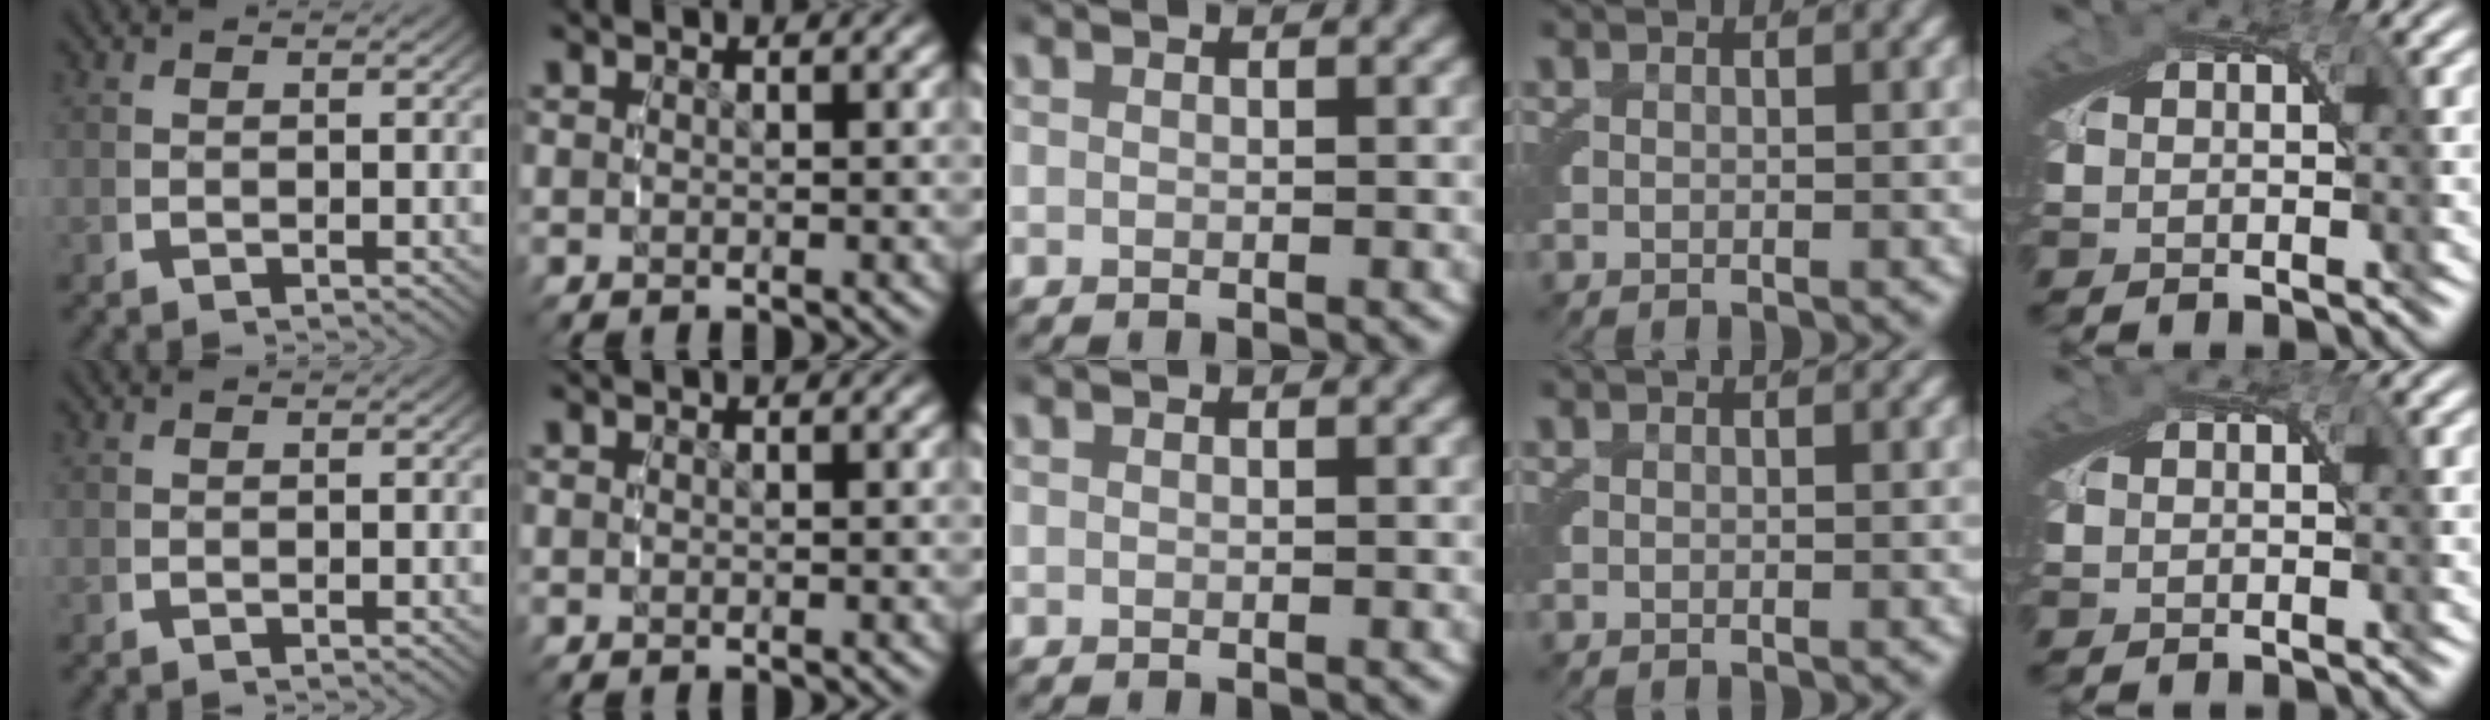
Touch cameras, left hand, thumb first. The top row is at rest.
{}